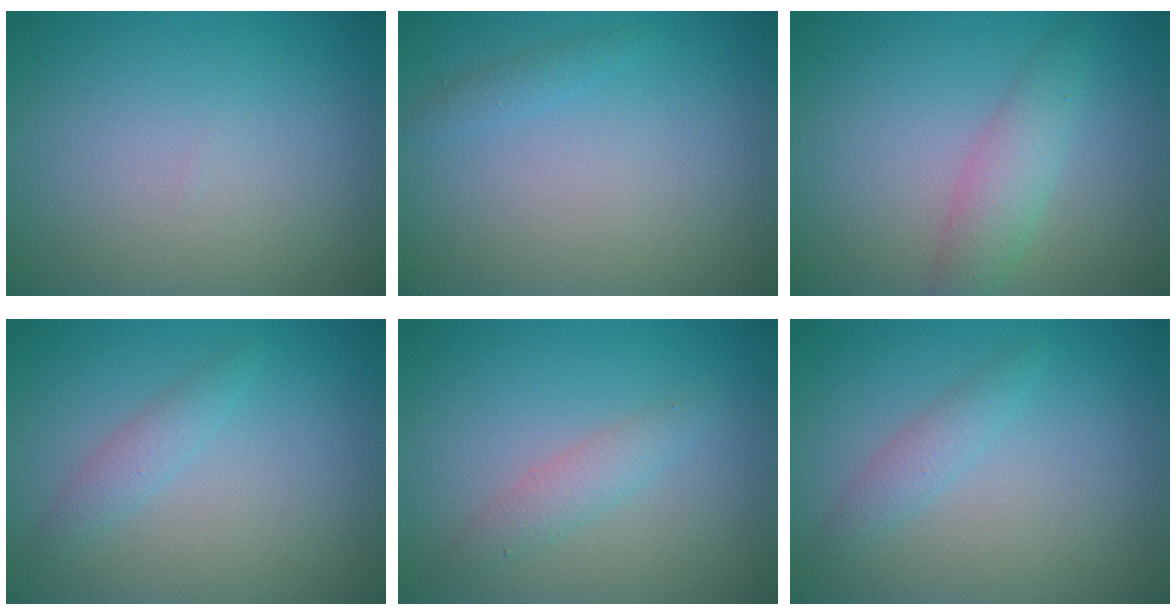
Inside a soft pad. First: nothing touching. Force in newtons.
{"total": 0.9, "press": 0.9, "slide": 0.1}
{"total": 2.9, "press": 2.9, "slide": 0.0}
{"total": 1.5, "press": 1.5, "slide": 0.0}
{"total": 1.8, "press": 1.8, "slide": 0.1}
{"total": 1.5, "press": 1.5, "slide": 0.0}